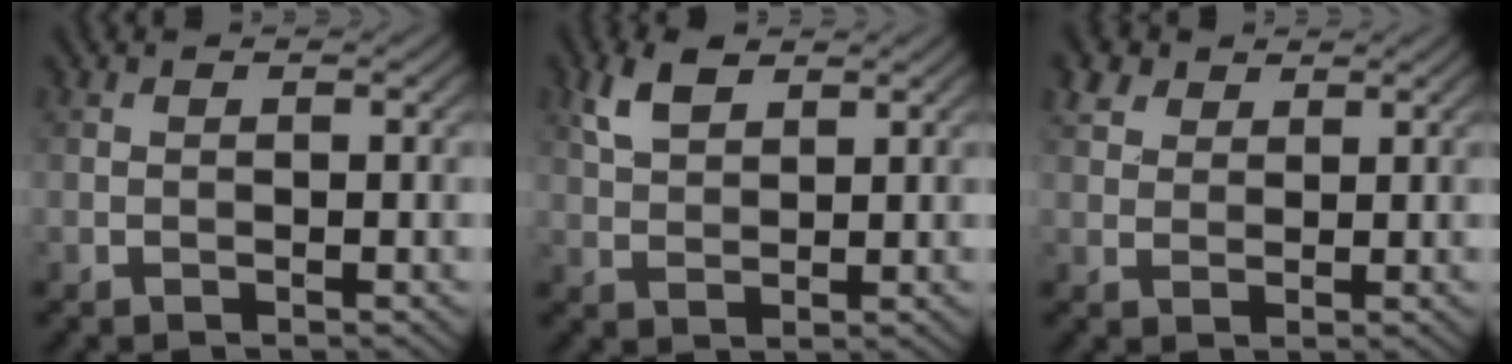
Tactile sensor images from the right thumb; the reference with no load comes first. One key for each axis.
{"total": 4.5, "fx": 2.7, "fy": 2.2, "fz": 2.9, "tx": -0.072, "ty": 0.007, "tz": 0.056}
{"total": 3.6, "fx": 2.4, "fy": 2.3, "fz": 1.5, "tx": -0.039, "ty": 0.010, "tz": 0.050}